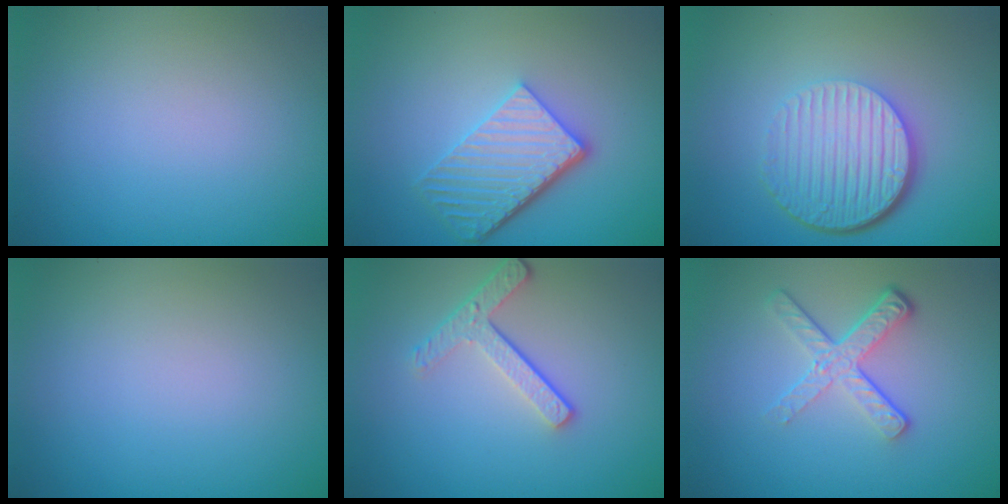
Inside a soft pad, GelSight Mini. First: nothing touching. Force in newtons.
{"total": 5.2, "press": 3.9, "slide": 3.5}
{"total": 6.6, "press": 4.4, "slide": 5.0}
{"total": 0.0}
{"total": 3.3, "press": 2.5, "slide": 2.2}
{"total": 4.1, "press": 2.7, "slide": 3.0}